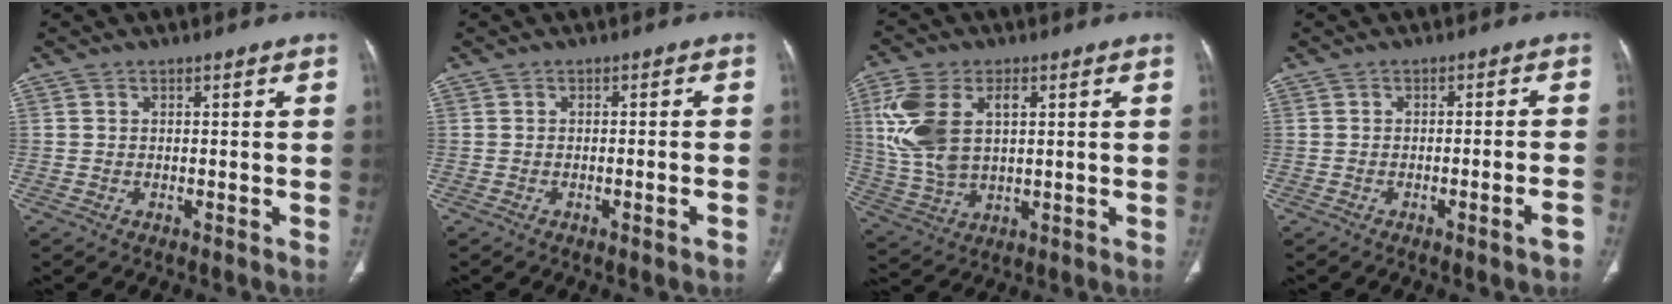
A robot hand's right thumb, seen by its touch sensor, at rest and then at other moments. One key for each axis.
{"total": 2.0, "fx": -0.9, "fy": 0.2, "fz": 1.8, "tx": -0.036, "ty": 0.006, "tz": -0.012}
{"total": 13.6, "fx": 3.4, "fy": 8.0, "fz": 10.5, "tx": -0.226, "ty": 0.002, "tz": 0.072}
{"total": 3.6, "fx": -1.9, "fy": 0.1, "fz": 3.1, "tx": -0.054, "ty": 0.013, "tz": -0.026}